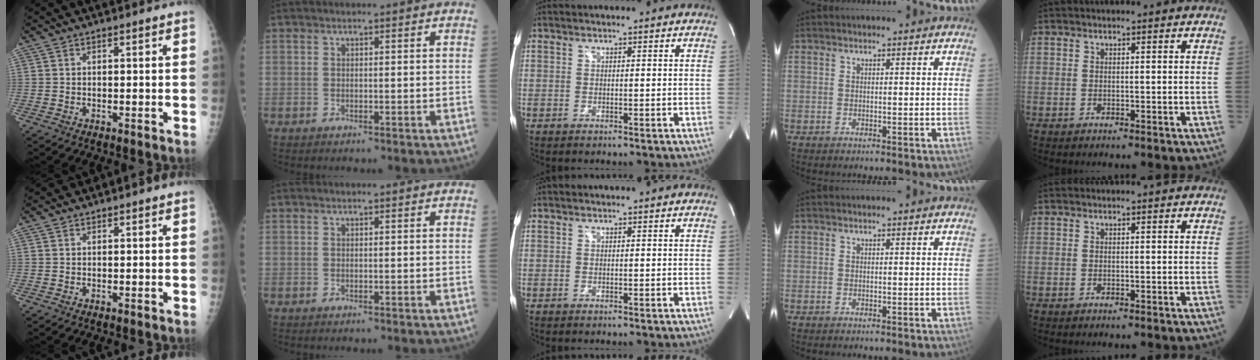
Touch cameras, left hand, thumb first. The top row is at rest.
{}